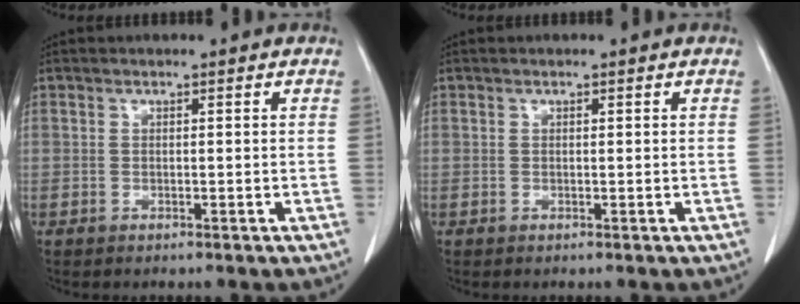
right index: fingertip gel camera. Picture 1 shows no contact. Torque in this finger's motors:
{"motor_torque": [-0.11, 0.08, -0.02, -0.01]}